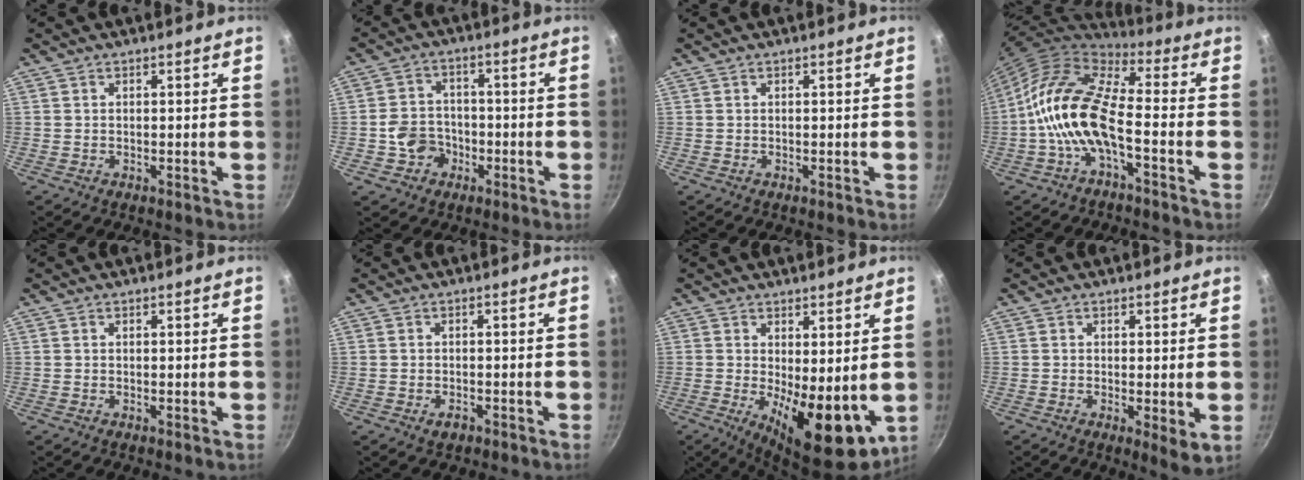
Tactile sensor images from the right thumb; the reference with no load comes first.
{"total": 6.7, "force": [-2.4, 5.8, 2.4], "torque": [-0.021, 0.034, -0.043]}
{"total": 0.0}
{"total": 14.6, "force": [-3.2, 6.2, 12.8], "torque": [-0.241, 0.037, -0.075]}
{"total": 0.0}
{"total": 1.9, "force": [-1.1, 1.2, 1.1], "torque": [-0.018, 0.007, -0.018]}
{"total": 12.3, "force": [-0.9, 4.9, 11.2], "torque": [-0.139, -0.019, -0.001]}
{"total": 4.3, "force": [-0.3, 1.3, 4.0], "torque": [-0.062, -0.018, -0.003]}